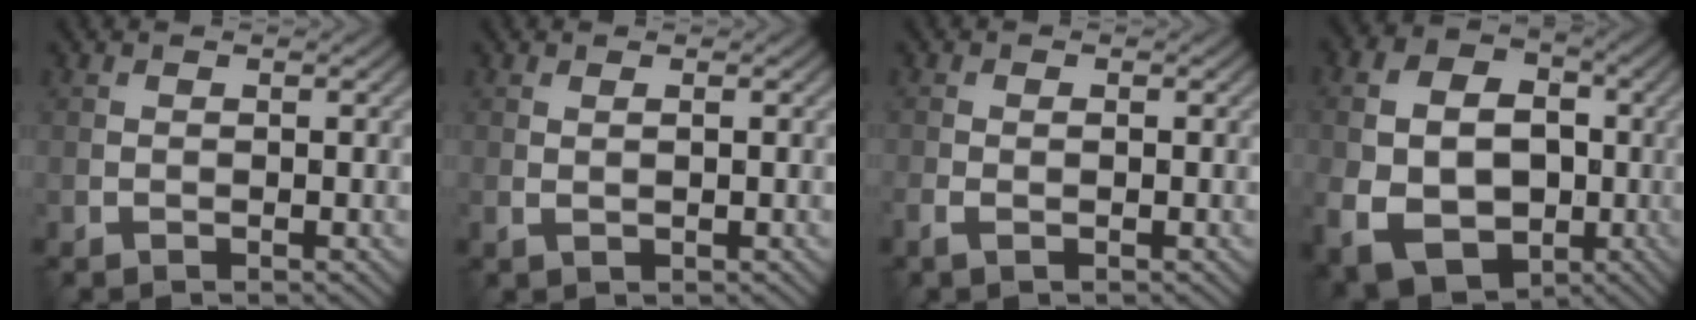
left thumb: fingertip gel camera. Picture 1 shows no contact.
{"total": 0.9, "force": [0.2, 0.1, 0.8], "torque": [-0.016, 0.001, 0.005]}
{"total": 1.6, "force": [-0.7, 0.7, 1.3], "torque": [-0.030, 0.001, -0.014]}
{"total": 13.2, "force": [-2.4, 10.1, 8.2], "torque": [-0.172, -0.025, -0.040]}